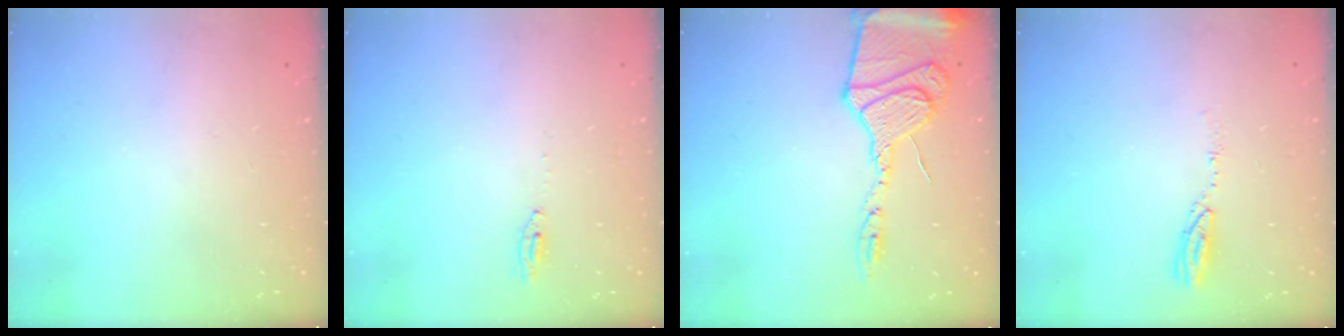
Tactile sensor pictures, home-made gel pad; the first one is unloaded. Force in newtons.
{"total": 3.3, "press": 3.3, "slide": 0.3}
{"total": 15.2, "press": 15.2, "slide": 1.4}
{"total": 3.7, "press": 3.7, "slide": 0.2}